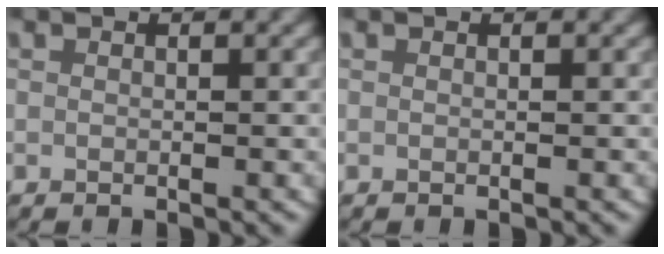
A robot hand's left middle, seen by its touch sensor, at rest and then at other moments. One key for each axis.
{"total": 0.0}